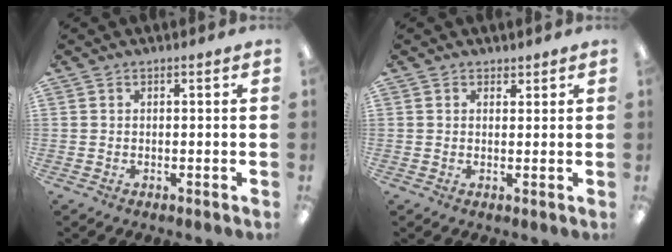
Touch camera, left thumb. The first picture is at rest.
{"total": 1.5, "force": [1.1, 1.1, 0.0], "torque": [0.008, 0.000, 0.018]}